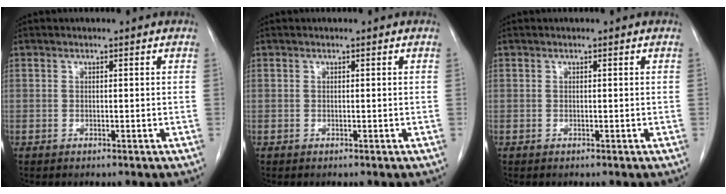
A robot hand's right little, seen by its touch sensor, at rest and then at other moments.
{"total": 0.0}
{"total": 0.0}